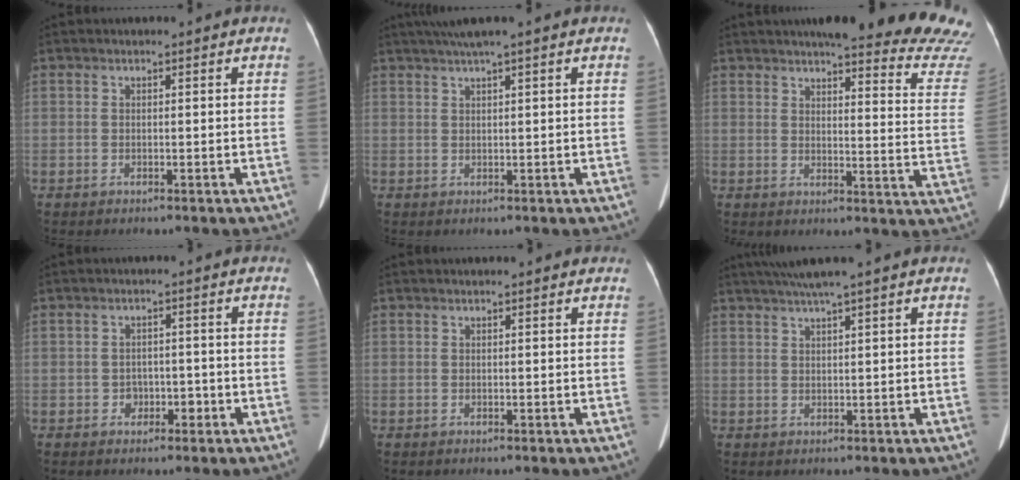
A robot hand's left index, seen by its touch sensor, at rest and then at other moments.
{"total": 3.7, "force": [2.6, -0.7, 2.5], "torque": [-0.049, 0.020, 0.051]}
{"total": 23.0, "force": [21.2, 2.1, 8.4], "torque": [-0.088, -0.092, 0.223]}
{"total": 2.3, "force": [-1.2, 1.8, 0.9], "torque": [-0.009, 0.007, -0.012]}
{"total": 1.4, "force": [1.3, 0.3, 0.6], "torque": [-0.010, 0.017, 0.011]}
{"total": 4.2, "force": [3.1, -1.0, 2.6], "torque": [-0.050, 0.016, 0.060]}